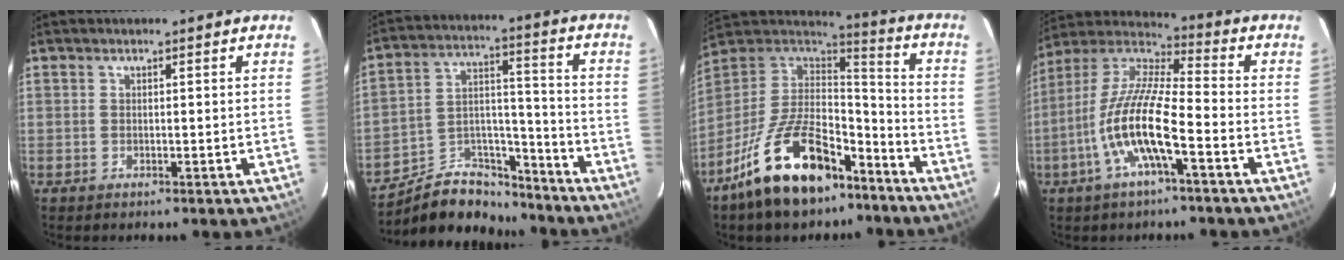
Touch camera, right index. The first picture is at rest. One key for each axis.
{"total": 14.7, "fx": -12.2, "fy": 6.6, "fz": 4.7, "tx": -0.089, "ty": 0.052, "tz": -0.193}
{"total": 21.8, "fx": -13.7, "fy": 10.1, "fz": 13.7, "tx": -0.268, "ty": 0.009, "tz": -0.224}
{"total": 14.4, "fx": -5.4, "fy": 2.7, "fz": 13.0, "tx": -0.261, "ty": -0.002, "tz": -0.112}